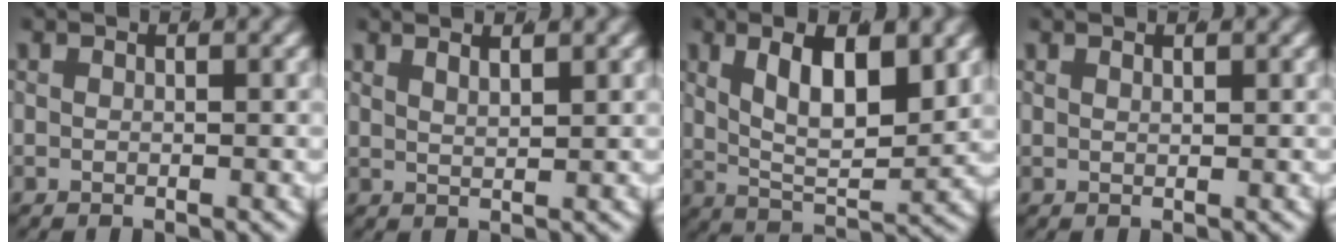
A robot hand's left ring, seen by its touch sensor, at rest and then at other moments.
{"total": 3.5, "force": [2.2, 1.7, 2.1], "torque": [-0.027, 0.006, 0.030]}
{"total": 8.5, "force": [1.7, 5.0, 6.6], "torque": [-0.127, -0.022, 0.031]}
{"total": 1.0, "force": [0.8, 0.3, 0.4], "torque": [-0.003, 0.003, 0.013]}